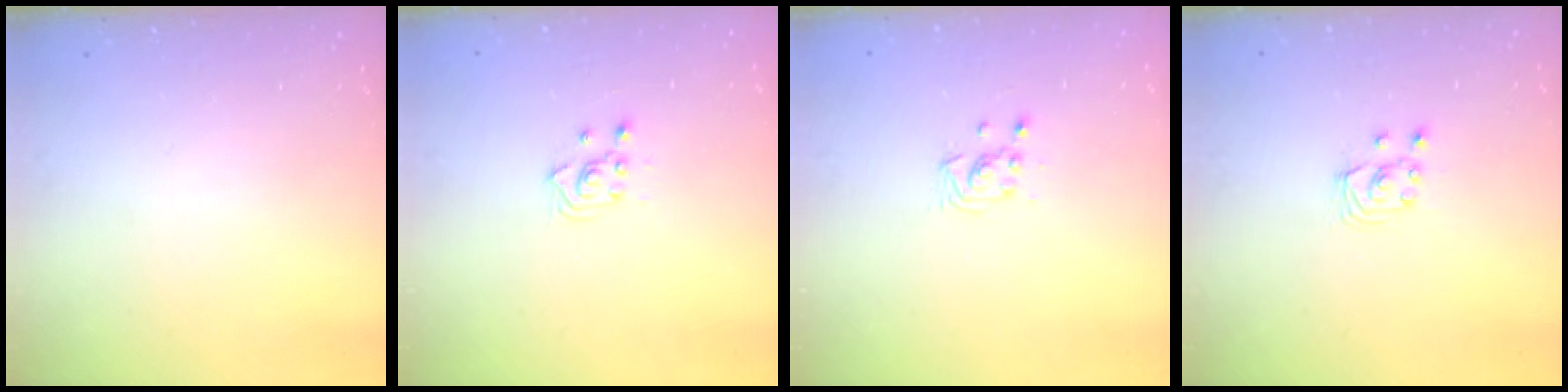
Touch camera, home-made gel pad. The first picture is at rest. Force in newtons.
{"total": 2.4, "press": 2.2, "slide": 0.8}
{"total": 3.0, "press": 2.9, "slide": 0.5}
{"total": 3.0, "press": 3.0, "slide": 0.3}